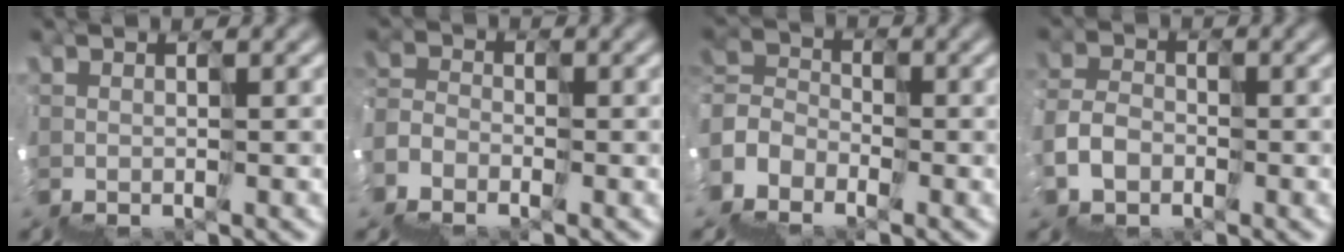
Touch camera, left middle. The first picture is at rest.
{"total": 5.0, "force": [-4.5, 1.0, -2.1], "torque": [0.047, 0.000, -0.078]}
{"total": 5.7, "force": [-5.0, 1.8, -2.1], "torque": [0.039, 0.003, -0.088]}
{"total": 3.0, "force": [-2.3, 0.7, -1.8], "torque": [0.036, 0.009, -0.051]}